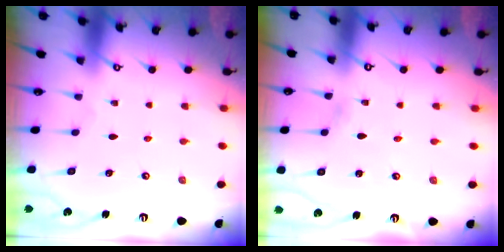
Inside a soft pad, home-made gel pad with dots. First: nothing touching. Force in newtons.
{"total": 1.0, "press": 1.0, "slide": 0.1}